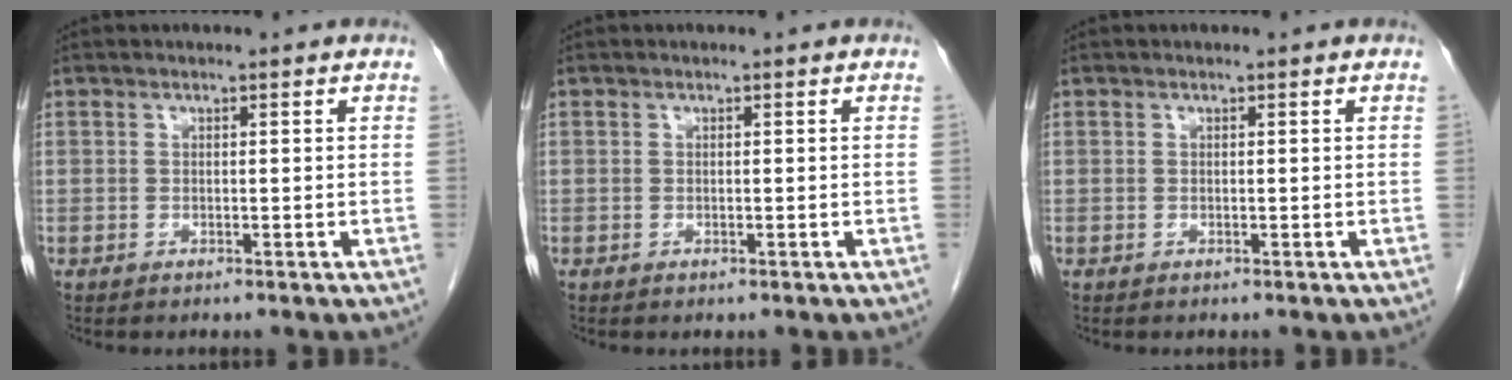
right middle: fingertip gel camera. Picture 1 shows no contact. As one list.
[{"total": 0.0}, {"total": 0.0}]